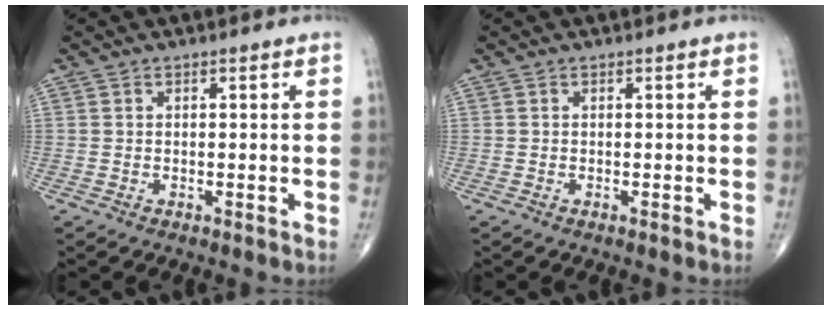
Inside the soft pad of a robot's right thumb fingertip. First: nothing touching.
{"total": 0.0}